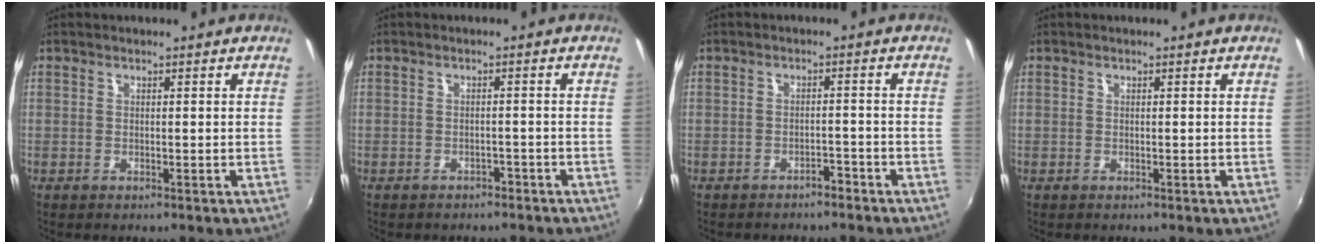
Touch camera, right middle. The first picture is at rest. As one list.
[{"total": 3.5, "force": [-3.0, 1.7, 0.8], "torque": [-0.018, -0.009, -0.037]}, {"total": 2.9, "force": [-2.6, 1.1, 0.8], "torque": [-0.022, -0.001, -0.032]}, {"total": 0.0}]